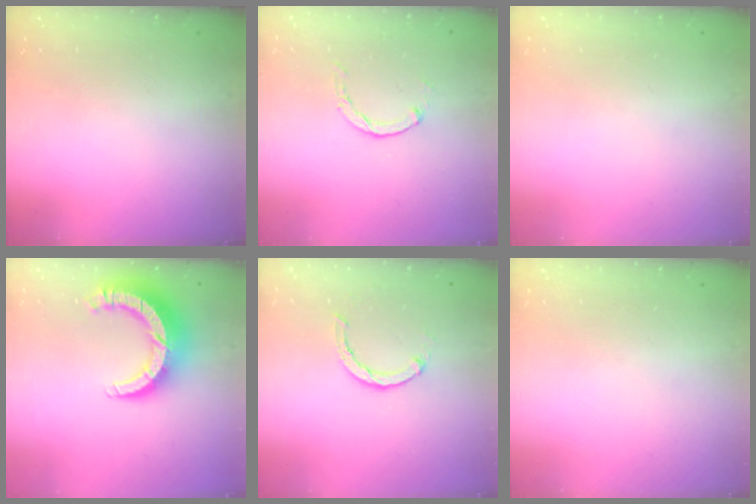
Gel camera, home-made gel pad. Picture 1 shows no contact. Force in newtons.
{"total": 0.7, "press": 0.7, "slide": 0.2}
{"total": 0.0}
{"total": 12.1, "press": 12.0, "slide": 1.2}
{"total": 2.3, "press": 2.3, "slide": 0.2}
{"total": 0.0}